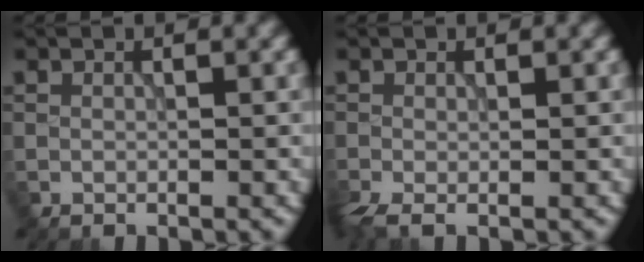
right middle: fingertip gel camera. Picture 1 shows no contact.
{"total": 2.6, "force": [-1.4, 0.7, 2.1], "torque": [-0.049, -0.012, -0.031]}